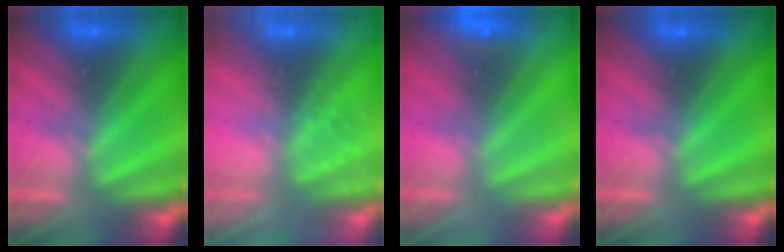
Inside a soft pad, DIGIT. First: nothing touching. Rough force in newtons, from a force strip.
{"total": 2.4}
{"total": 2.3}
{"total": 0.0}